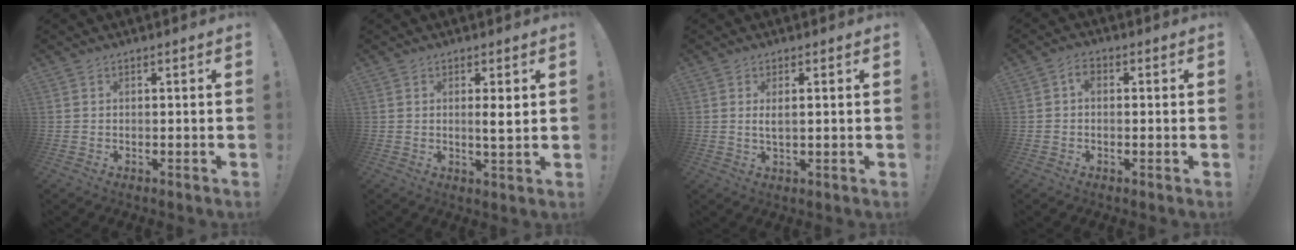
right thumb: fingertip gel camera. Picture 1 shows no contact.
{"total": 3.4, "force": [0.5, 0.1, 3.4], "torque": [-0.055, -0.011, 0.005]}
{"total": 2.7, "force": [0.7, 0.5, 2.6], "torque": [-0.043, -0.007, 0.010]}
{"total": 2.9, "force": [0.2, 1.8, 2.2], "torque": [-0.043, 0.006, 0.003]}